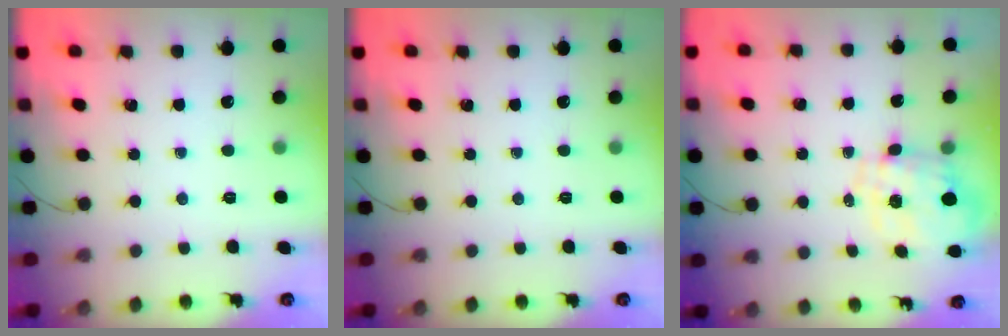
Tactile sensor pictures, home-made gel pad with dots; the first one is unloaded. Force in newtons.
{"total": 0.0}
{"total": 1.7, "press": 1.6, "slide": 0.6}